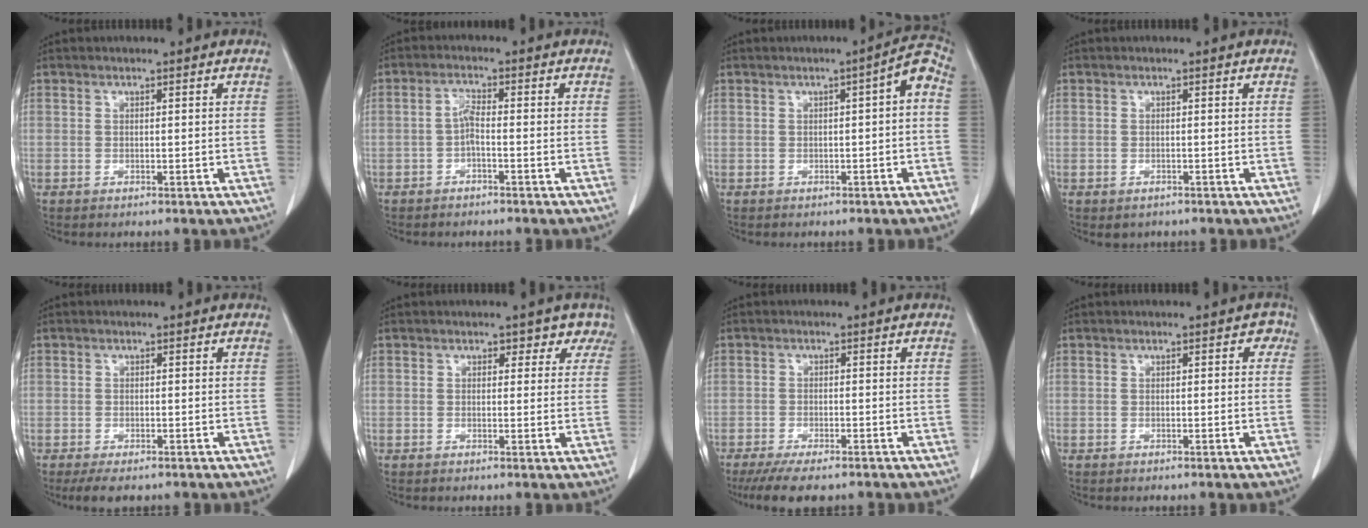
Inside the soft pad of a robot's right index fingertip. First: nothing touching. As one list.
[{"total": 2.4, "force": [-0.9, 0.5, 2.2], "torque": [-0.043, 0.005, -0.018]}, {"total": 3.8, "force": [-0.3, 0.5, 3.8], "torque": [-0.044, 0.015, -0.007]}, {"total": 1.1, "force": [-0.7, 0.8, 0.4], "torque": [-0.014, -0.002, 0.000]}, {"total": 3.0, "force": [-2.1, 1.5, 1.6], "torque": [-0.028, -0.004, -0.027]}, {"total": 2.7, "force": [1.8, 2.0, 0.6], "torque": [0.019, -0.005, 0.005]}, {"total": 6.9, "force": [-5.4, 2.1, 3.8], "torque": [-0.058, -0.012, -0.086]}, {"total": 1.2, "force": [0.3, 0.7, 0.9], "torque": [0.000, 0.010, -0.003]}]